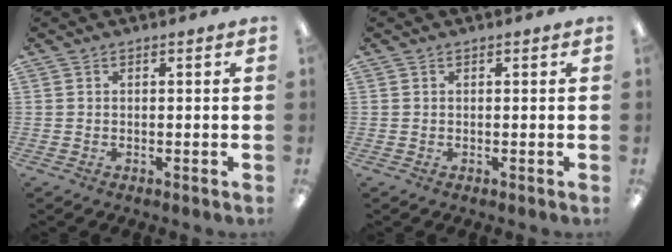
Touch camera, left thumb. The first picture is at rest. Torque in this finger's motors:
{"motor_torque": [0.00, 0.00, -0.10, -0.10, 0.00]}